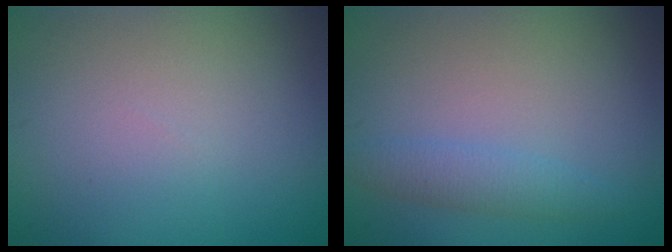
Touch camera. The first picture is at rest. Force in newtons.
{"total": 2.0, "press": 1.9, "slide": 0.2}